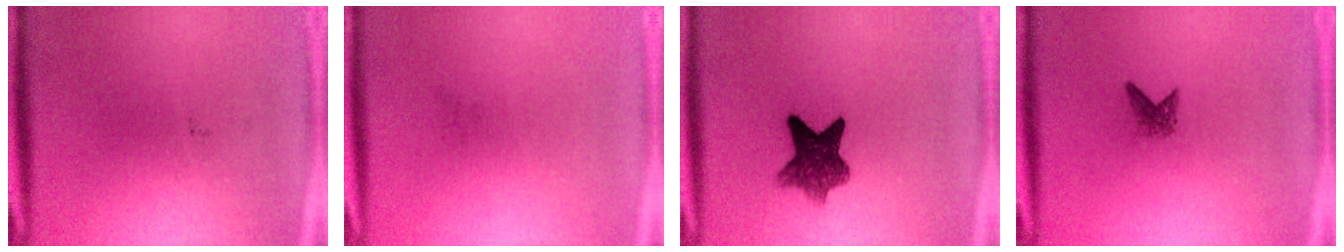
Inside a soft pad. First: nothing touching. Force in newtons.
{"total": 0.0}
{"total": 7.4}
{"total": 1.6}